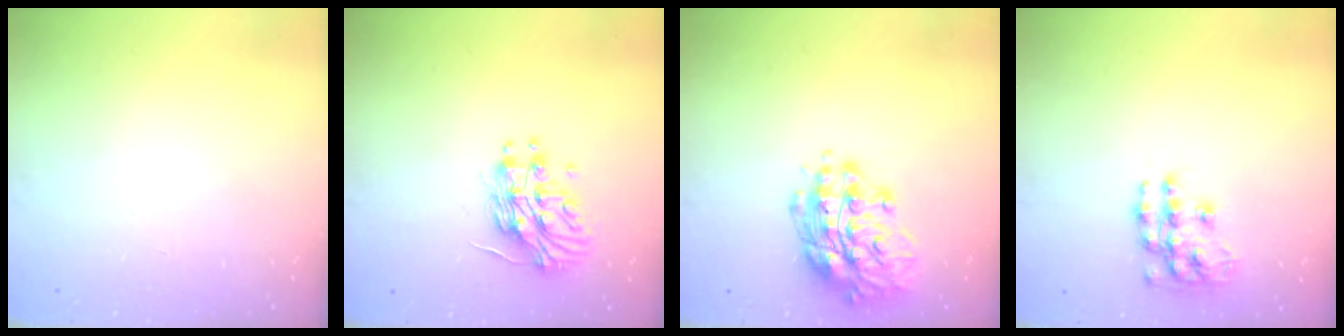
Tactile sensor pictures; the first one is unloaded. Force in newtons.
{"total": 14.0, "press": 13.9, "slide": 0.8}
{"total": 15.2, "press": 15.2, "slide": 0.8}
{"total": 11.7, "press": 11.6, "slide": 0.8}